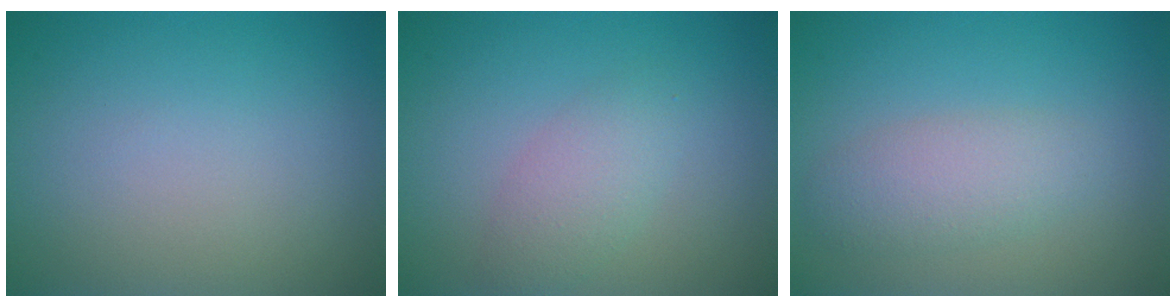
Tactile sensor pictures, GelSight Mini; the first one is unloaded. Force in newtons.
{"total": 2.4, "press": 2.4, "slide": 0.2}
{"total": 3.0, "press": 3.0, "slide": 0.1}